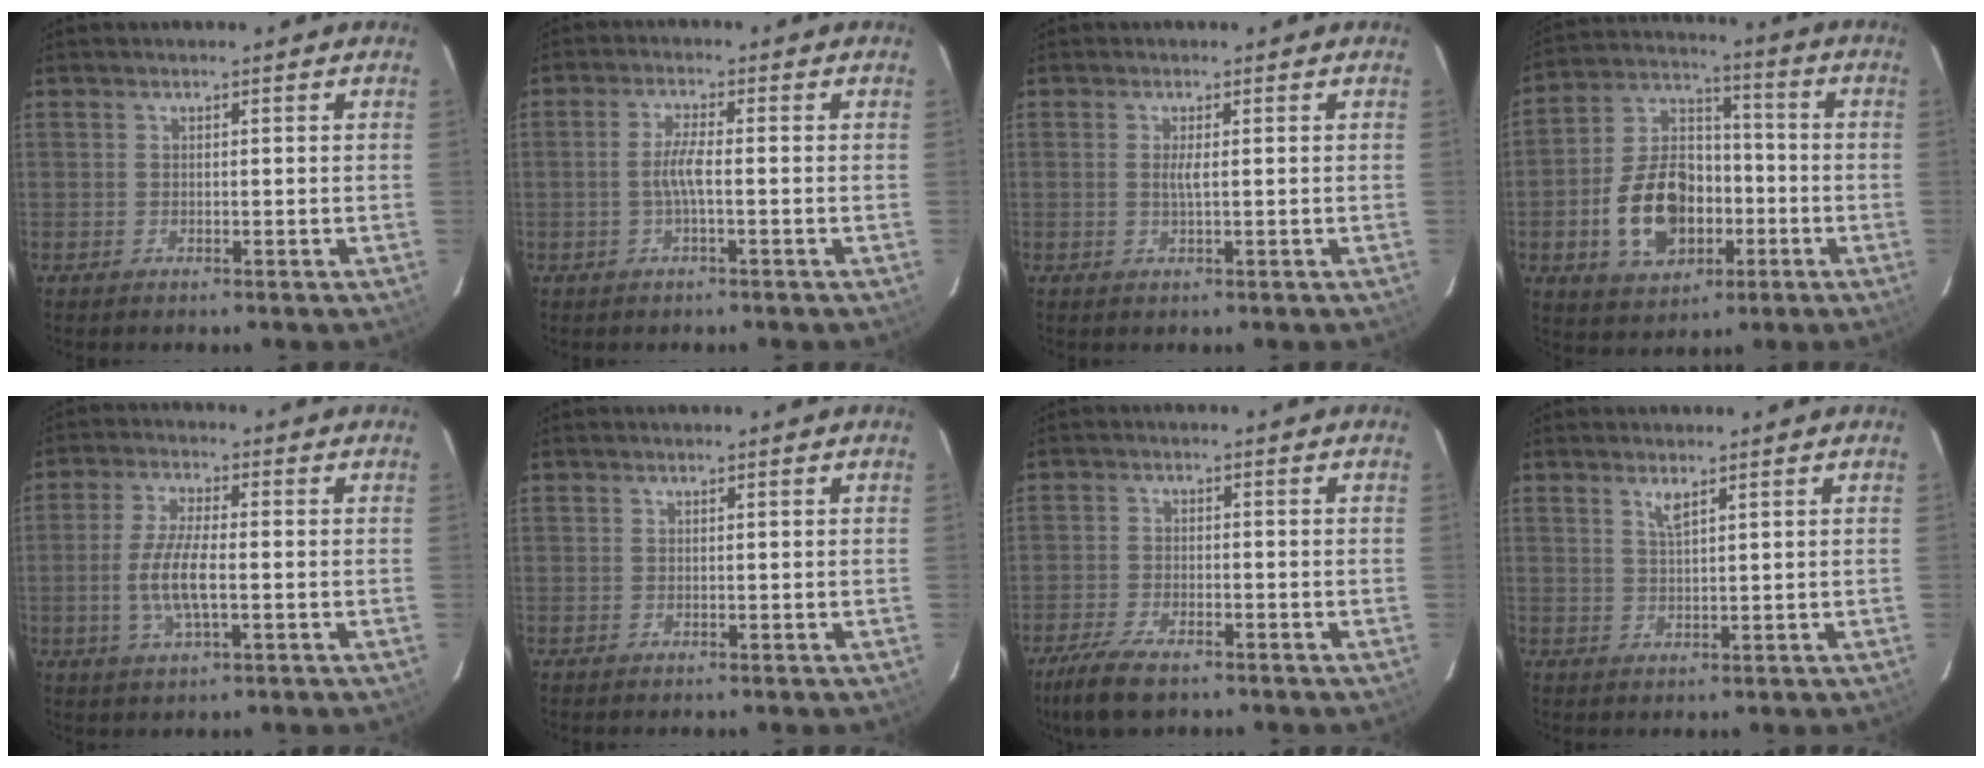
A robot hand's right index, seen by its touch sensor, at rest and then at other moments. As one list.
[{"total": 3.6, "force": [-0.8, 0.2, 3.6], "torque": [-0.072, 0.002, -0.014]}, {"total": 1.6, "force": [0.2, -0.1, 1.6], "torque": [-0.031, -0.002, 0.002]}, {"total": 16.0, "force": [-4.5, 10.7, 11.0], "torque": [-0.228, 0.024, -0.063]}, {"total": 8.0, "force": [-1.2, 2.2, 7.5], "torque": [-0.154, -0.003, -0.026]}, {"total": 0.0}, {"total": 7.8, "force": [-5.9, 2.5, 4.4], "torque": [-0.119, -0.020, -0.111]}, {"total": 2.1, "force": [1.4, 0.3, 1.6], "torque": [-0.030, 0.000, 0.026]}]